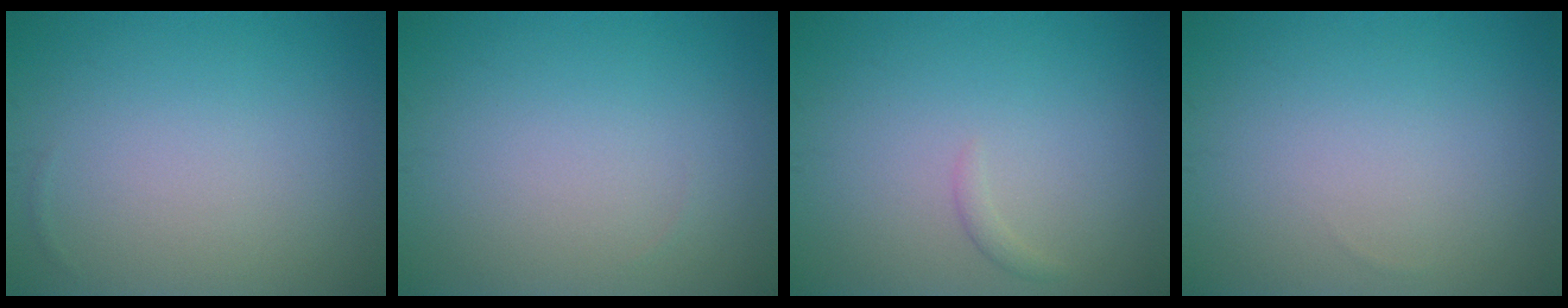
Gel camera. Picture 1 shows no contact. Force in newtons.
{"total": 0.0}
{"total": 0.7, "press": 0.7, "slide": 0.1}
{"total": 0.0}